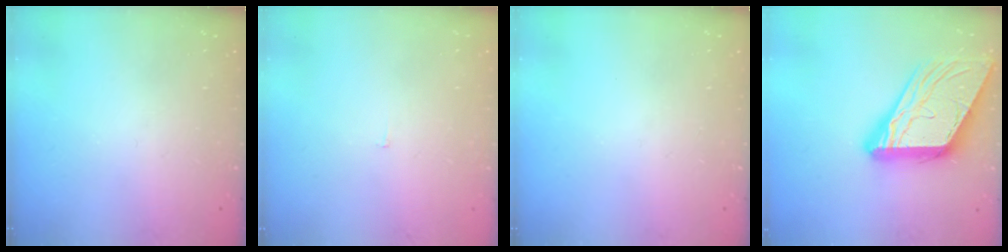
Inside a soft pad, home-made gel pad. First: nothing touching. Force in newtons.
{"total": 1.9, "press": 1.9, "slide": 0.1}
{"total": 0.0}
{"total": 17.5, "press": 17.4, "slide": 1.8}